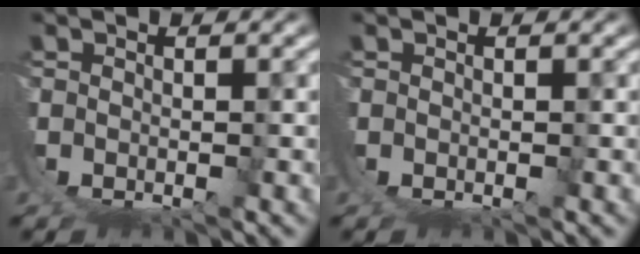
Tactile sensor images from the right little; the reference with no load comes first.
{"total": 0.0}